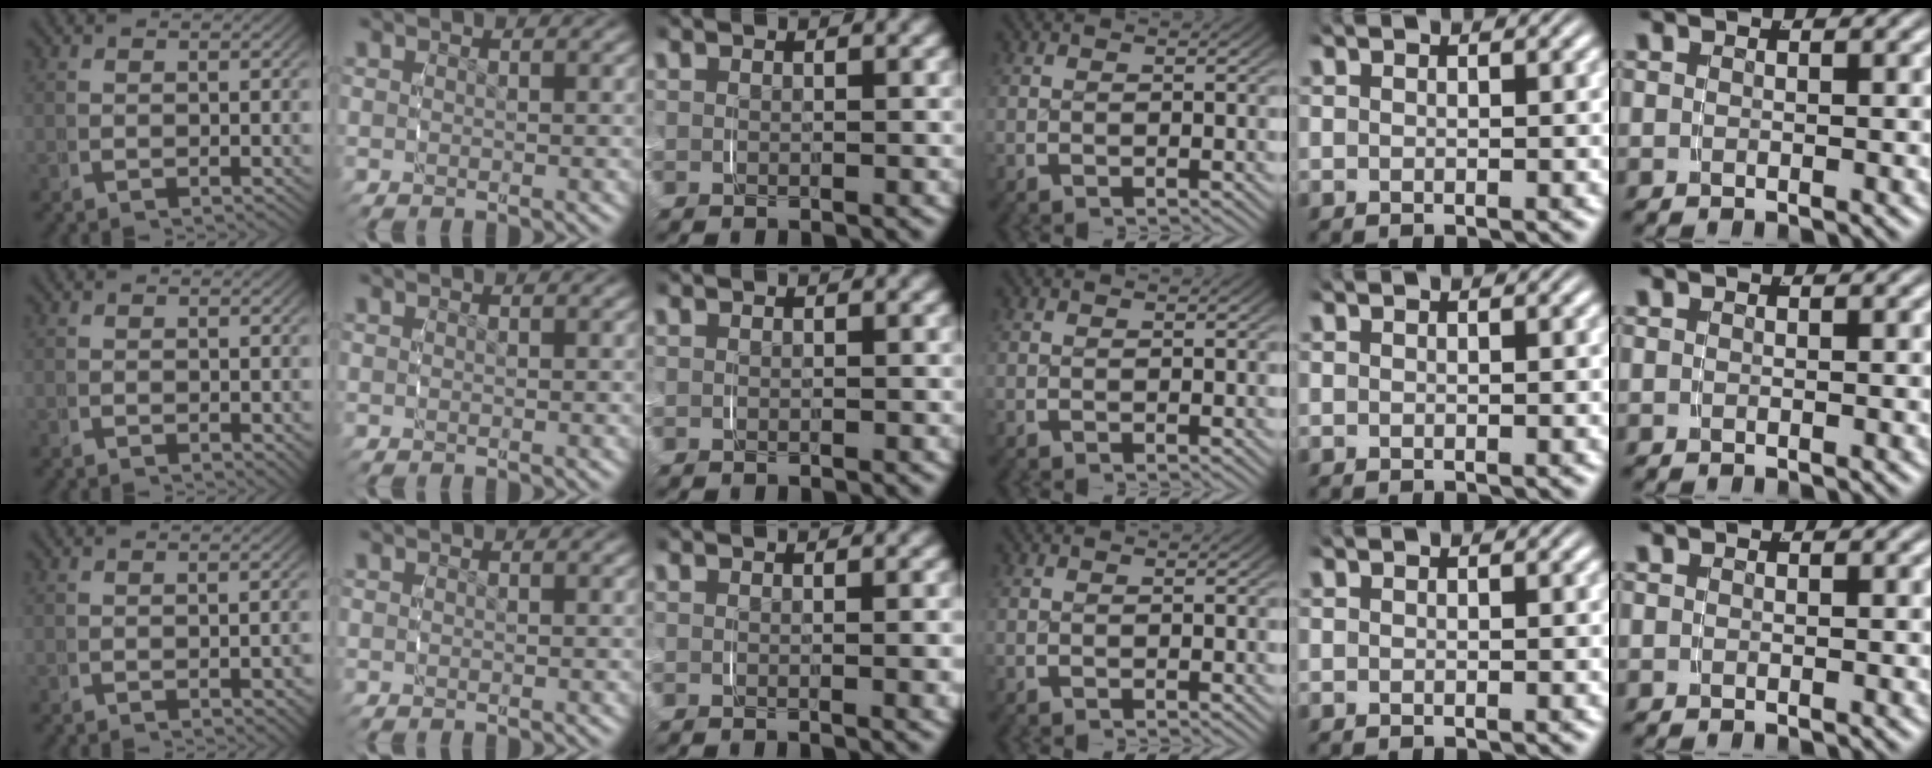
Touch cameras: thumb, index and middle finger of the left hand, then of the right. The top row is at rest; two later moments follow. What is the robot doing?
{"motion": "grasp_and_lifting", "object": "string"}